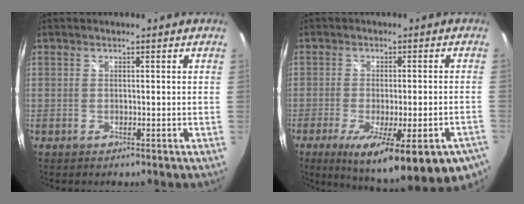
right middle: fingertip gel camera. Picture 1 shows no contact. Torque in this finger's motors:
{"motor_torque": [1.22, -0.91, 0.29, 0.10]}